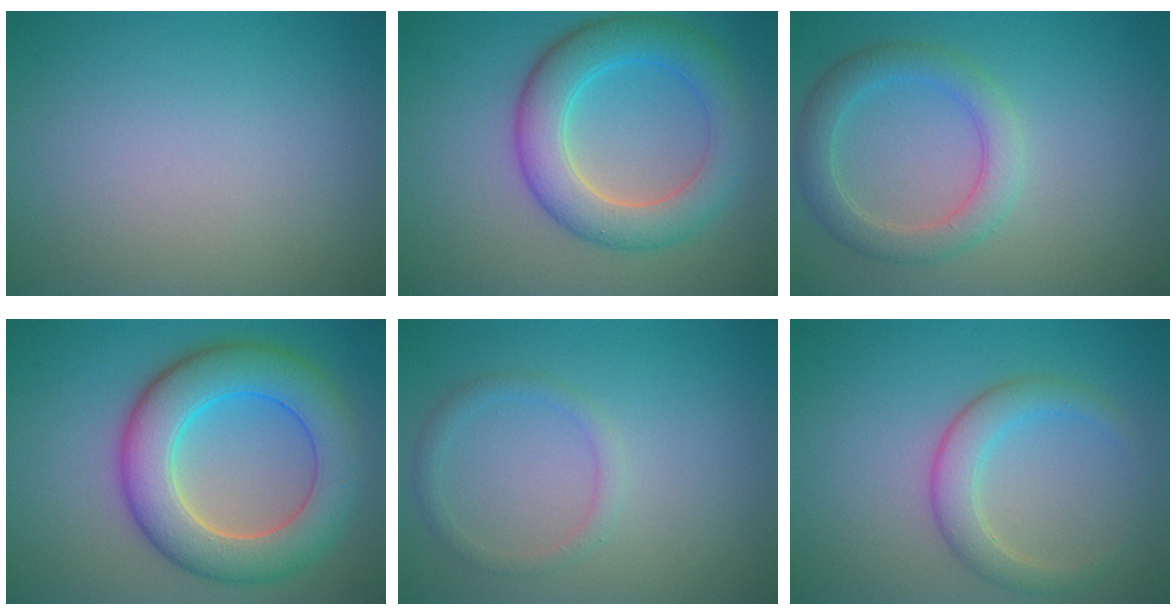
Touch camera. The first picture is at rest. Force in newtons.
{"total": 6.4, "press": 6.4, "slide": 0.0}
{"total": 3.5, "press": 3.5, "slide": 0.3}
{"total": 8.5, "press": 8.5, "slide": 0.2}
{"total": 1.4, "press": 1.4, "slide": 0.2}
{"total": 3.1, "press": 3.1, "slide": 0.3}